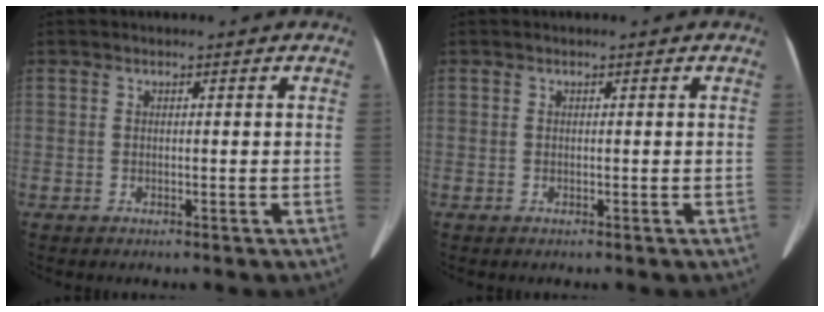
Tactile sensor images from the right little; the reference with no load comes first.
{"total": 0.0}